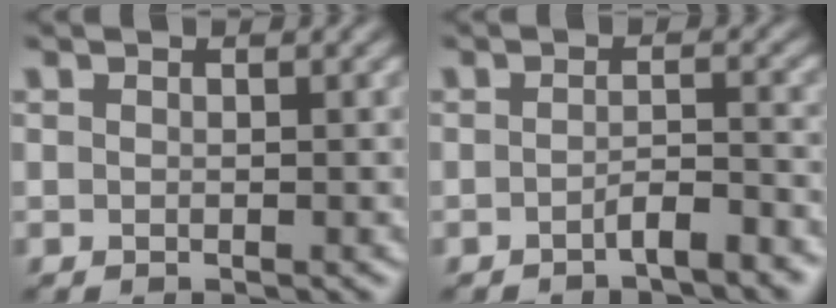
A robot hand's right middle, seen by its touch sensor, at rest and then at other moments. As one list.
[{"total": 2.4, "force": [-1.5, 0.5, 1.7], "torque": [-0.028, 0.008, -0.029]}]